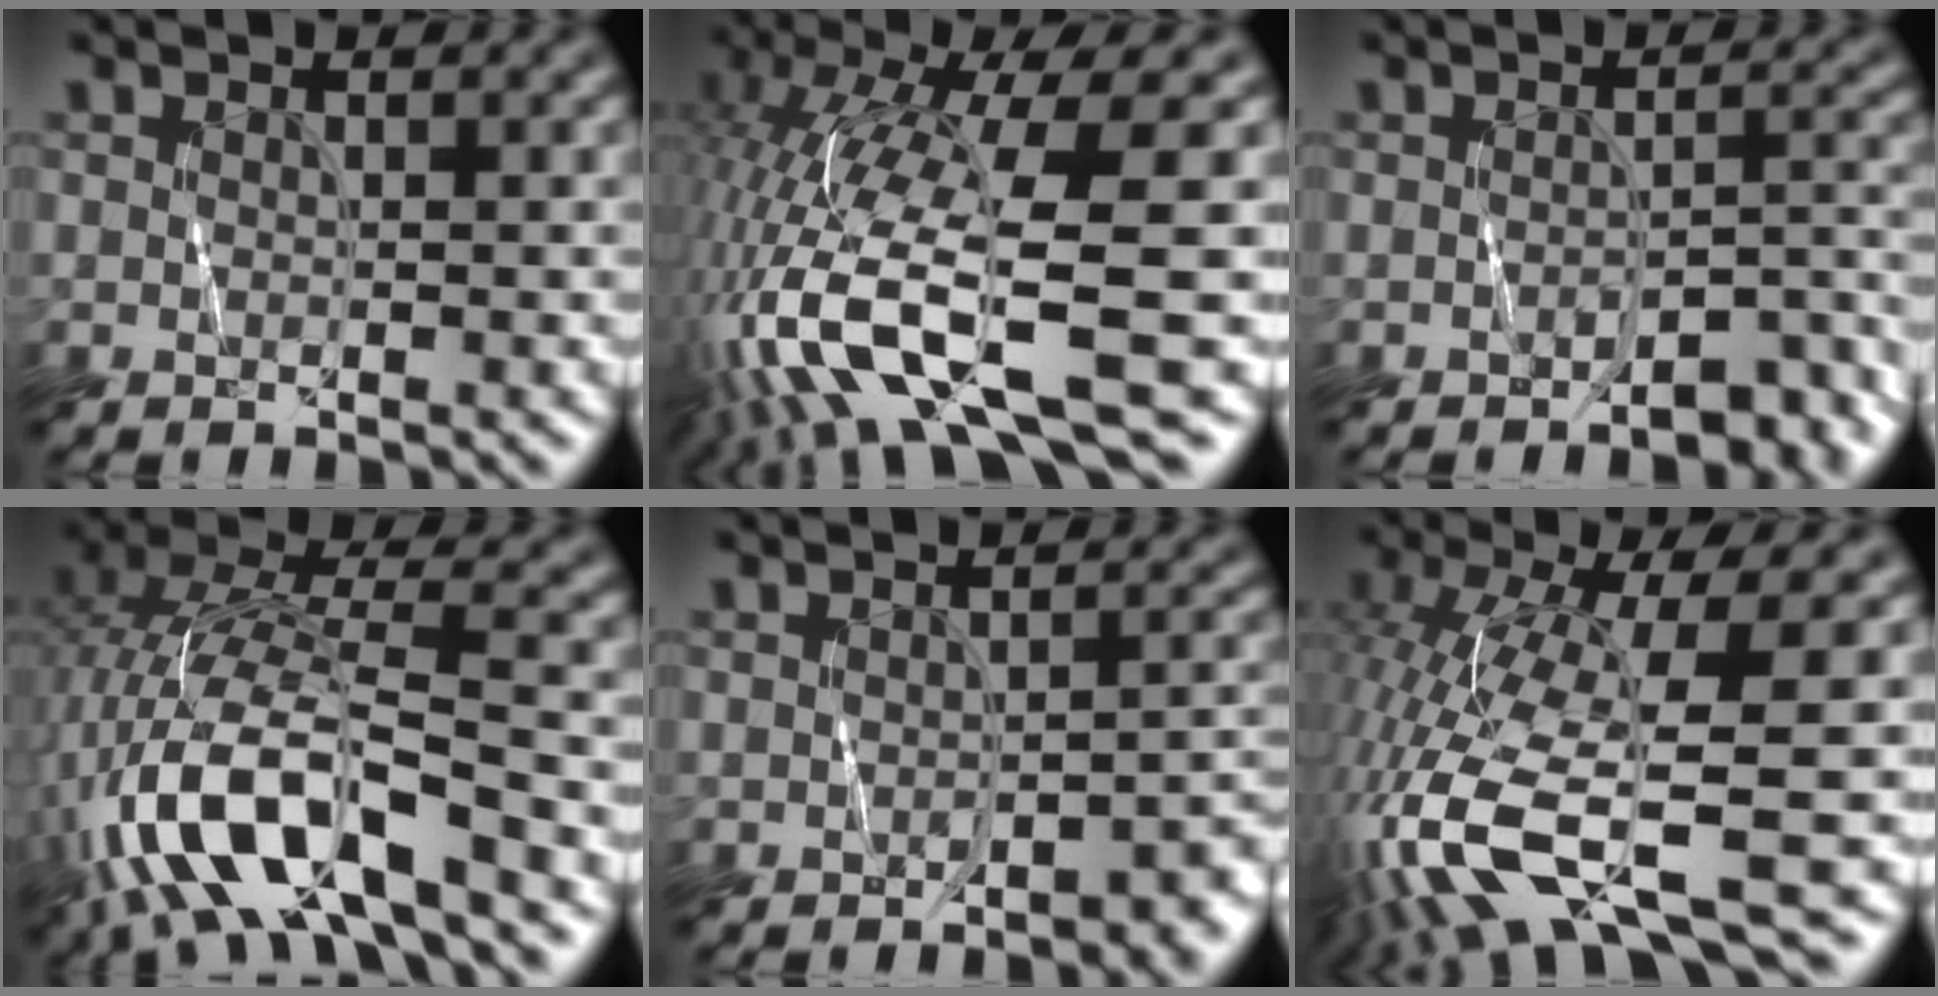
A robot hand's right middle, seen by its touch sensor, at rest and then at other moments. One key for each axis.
{"total": 13.1, "fx": -5.3, "fy": 2.6, "fz": 11.7, "tx": -0.252, "ty": -0.006, "tz": -0.084}
{"total": 3.6, "fx": -3.0, "fy": 1.2, "fz": 1.6, "tx": -0.012, "ty": 0.008, "tz": -0.044}
{"total": 11.2, "fx": -5.4, "fy": 3.5, "fz": 9.2, "tx": -0.204, "ty": 0.006, "tz": -0.104}
{"total": 2.8, "fx": -1.7, "fy": 1.5, "fz": 1.6, "tx": -0.011, "ty": 0.001, "tz": -0.026}
{"total": 12.6, "fx": -5.0, "fy": 3.0, "fz": 11.2, "tx": -0.252, "ty": -0.018, "tz": -0.082}